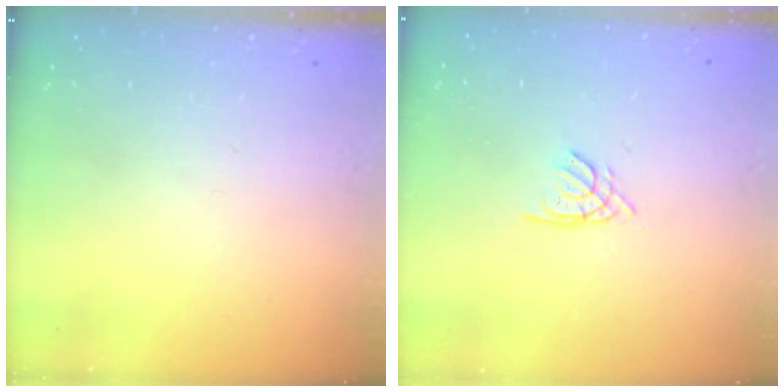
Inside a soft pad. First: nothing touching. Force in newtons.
{"total": 1.7, "press": 1.7, "slide": 0.4}